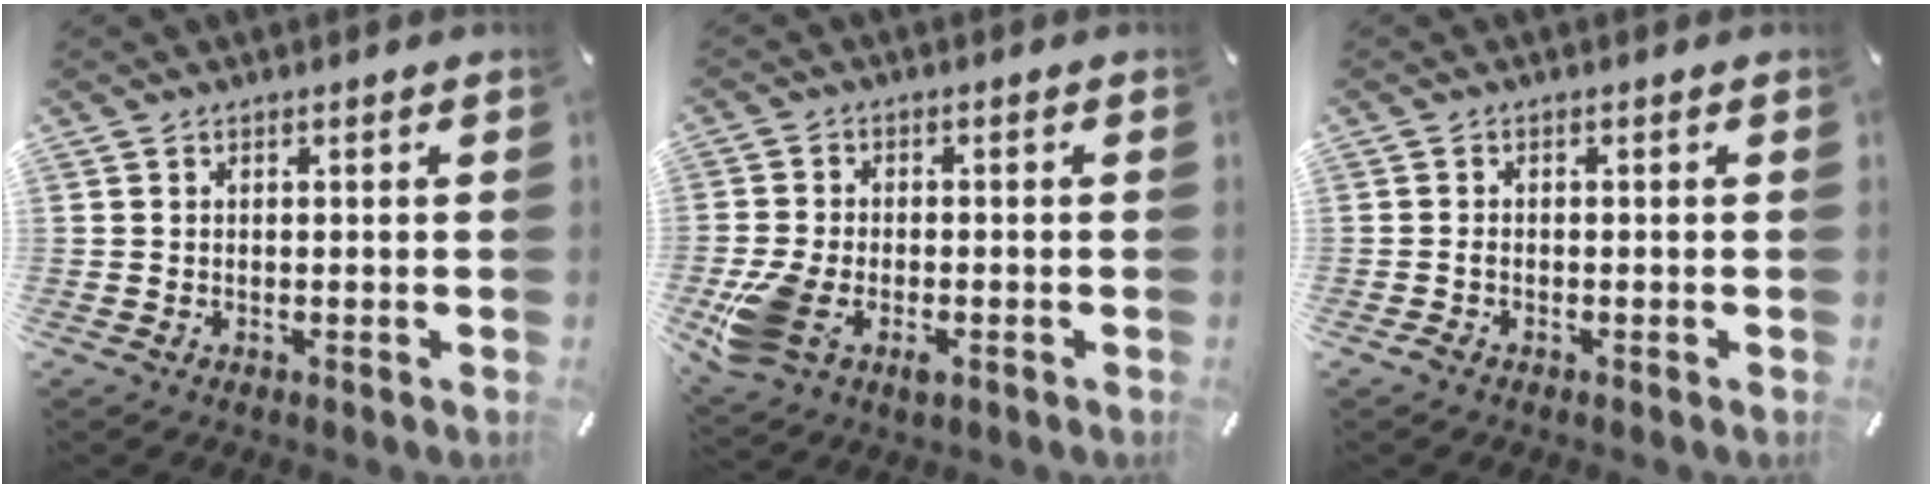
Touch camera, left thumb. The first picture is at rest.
{"total": 7.7, "force": [-3.1, 4.9, 5.1], "torque": [-0.126, 0.001, -0.056]}
{"total": 1.1, "force": [-0.8, 0.5, 0.6], "torque": [-0.013, 0.000, -0.015]}